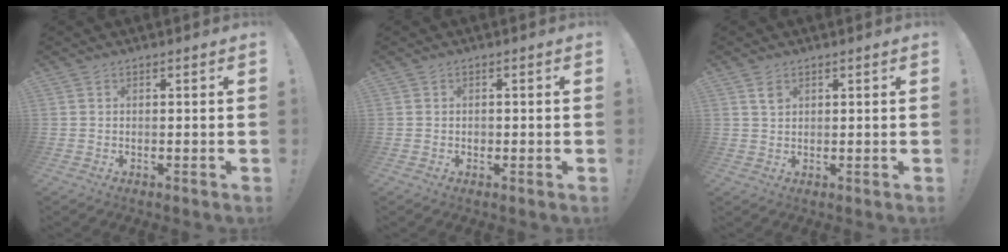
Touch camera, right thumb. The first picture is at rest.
{"total": 0.8, "force": [-0.4, 0.6, 0.3], "torque": [-0.006, 0.004, -0.007]}
{"total": 3.0, "force": [1.8, 2.1, 1.3], "torque": [-0.010, -0.009, 0.030]}